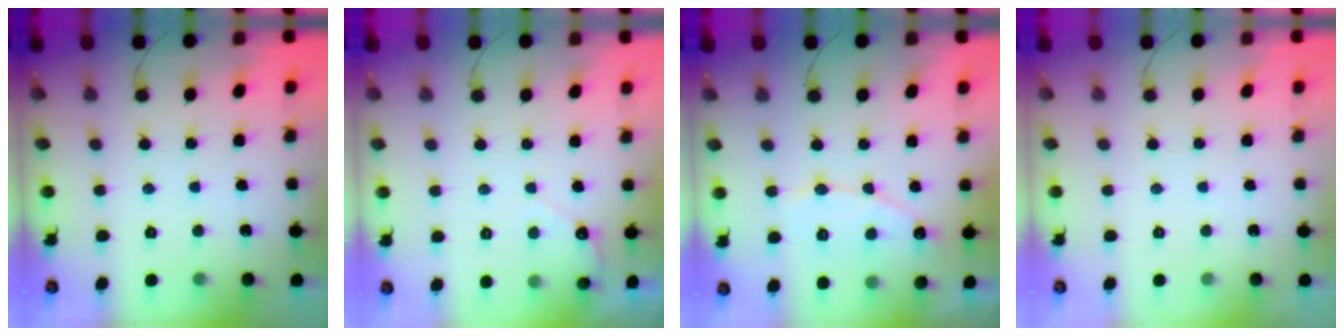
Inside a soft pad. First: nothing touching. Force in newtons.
{"total": 2.8, "press": 2.8, "slide": 0.1}
{"total": 8.8, "press": 8.8, "slide": 0.6}
{"total": 0.0}